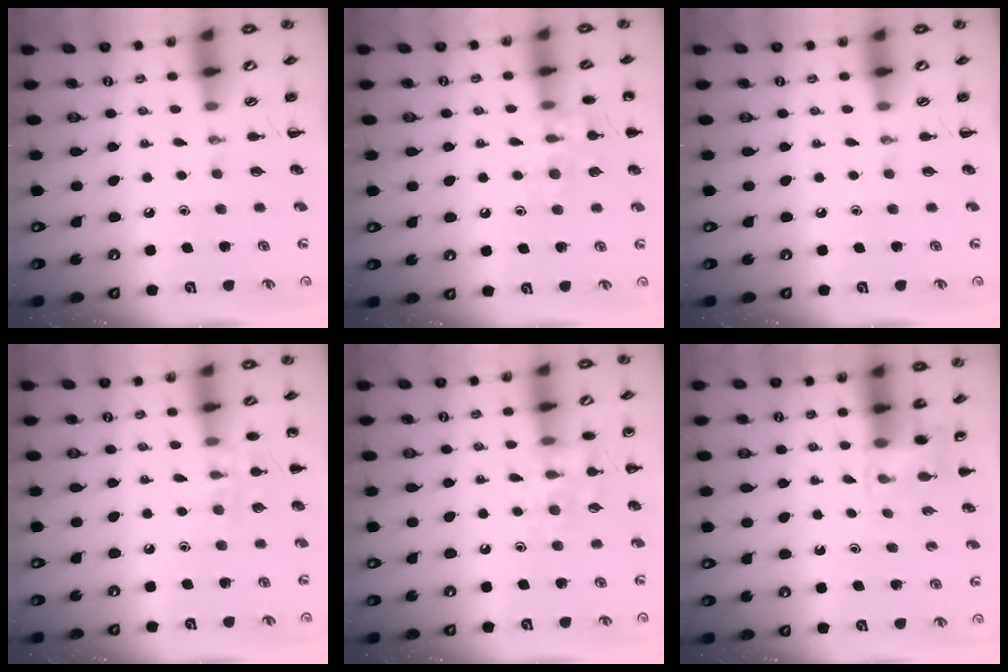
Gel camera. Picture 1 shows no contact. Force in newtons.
{"total": 10.5, "press": 10.5, "slide": 1.0}
{"total": 0.0}
{"total": 7.5, "press": 7.4, "slide": 1.6}
{"total": 10.6, "press": 10.6, "slide": 0.4}
{"total": 4.8, "press": 4.6, "slide": 1.4}